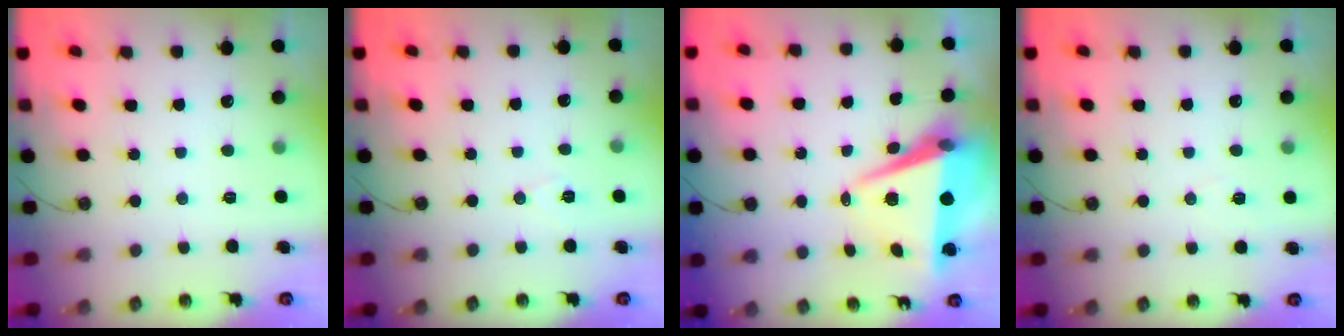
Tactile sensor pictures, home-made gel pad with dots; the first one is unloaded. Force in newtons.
{"total": 6.3, "press": 4.4, "slide": 4.5}
{"total": 9.2, "press": 8.2, "slide": 4.2}
{"total": 5.8, "press": 5.1, "slide": 2.7}